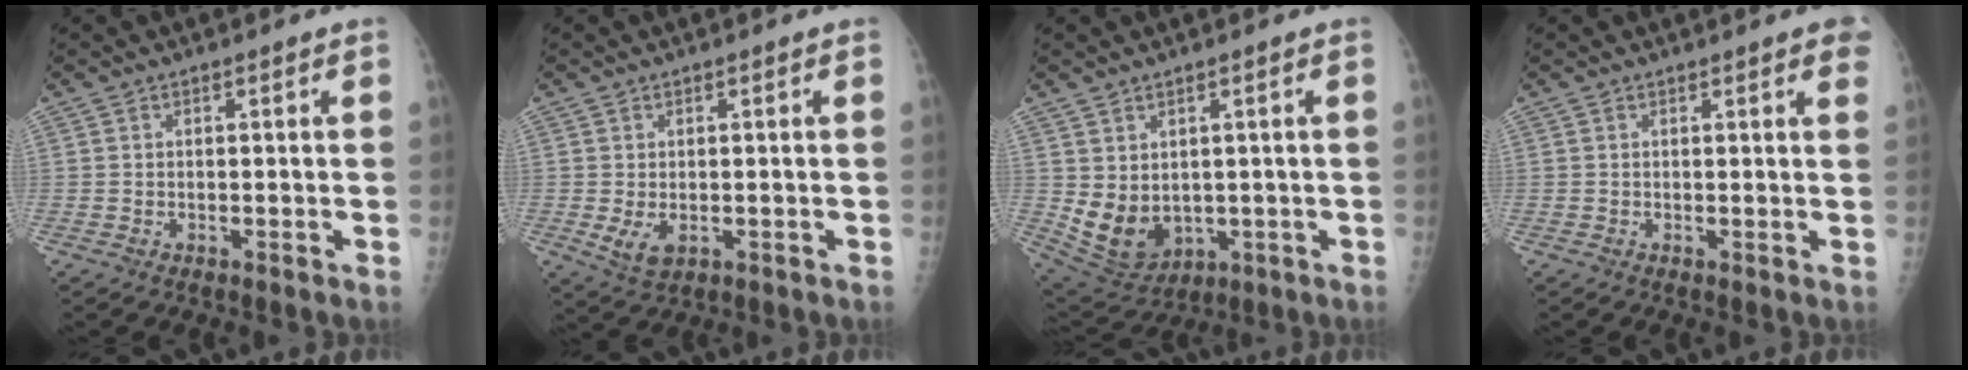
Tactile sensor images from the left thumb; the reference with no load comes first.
{"total": 4.2, "force": [-0.6, 2.6, 3.2], "torque": [-0.054, -0.011, -0.001]}
{"total": 9.7, "force": [-0.1, 7.2, 6.4], "torque": [-0.099, -0.013, 0.031]}
{"total": 3.8, "force": [2.4, 0.8, 2.9], "torque": [-0.023, 0.002, 0.021]}